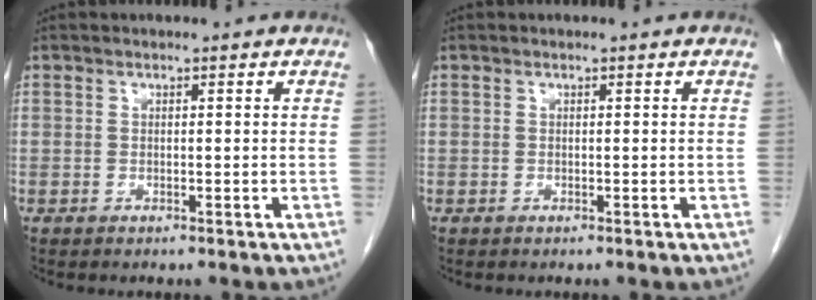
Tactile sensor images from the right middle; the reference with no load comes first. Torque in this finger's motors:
{"motor_torque": [0.02, -0.07, 0.00, 0.00]}